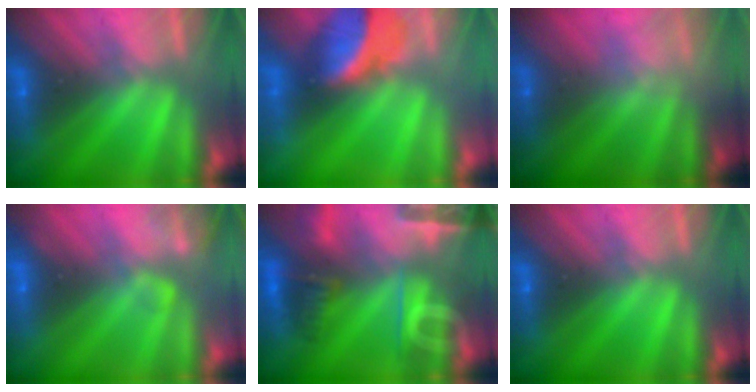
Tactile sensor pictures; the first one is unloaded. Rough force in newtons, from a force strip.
{"total": 2.5}
{"total": 2.3}
{"total": 2.4}
{"total": 8.4}
{"total": 0.0}